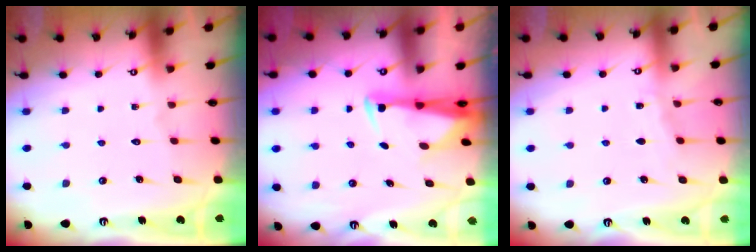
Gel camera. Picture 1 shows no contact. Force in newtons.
{"total": 2.8, "press": 2.7, "slide": 1.0}
{"total": 3.6, "press": 3.6, "slide": 0.5}